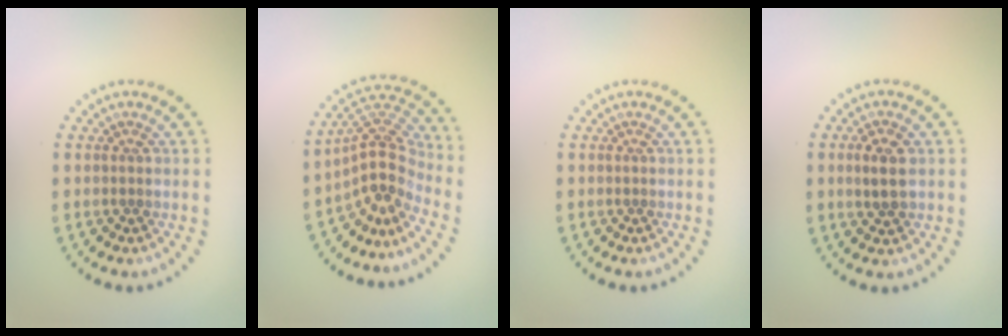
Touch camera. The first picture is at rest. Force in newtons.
{"total": 4.3, "press": 3.0, "slide": 3.1}
{"total": 0.0}
{"total": 2.4, "press": 2.4, "slide": 0.2}